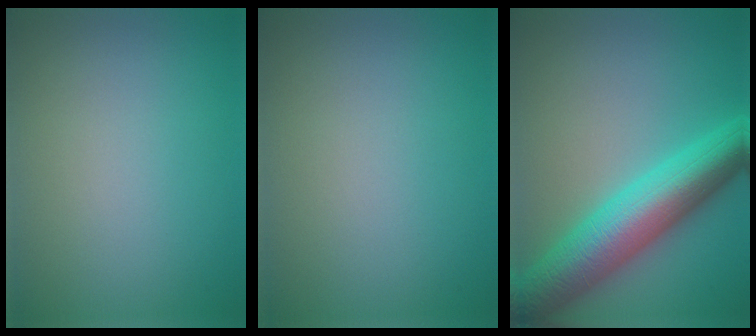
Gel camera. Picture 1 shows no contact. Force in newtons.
{"total": 0.0}
{"total": 9.4, "press": 9.4, "slide": 0.1}